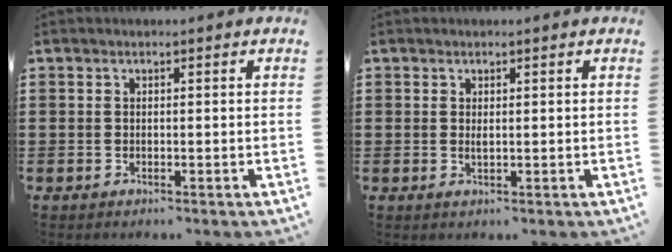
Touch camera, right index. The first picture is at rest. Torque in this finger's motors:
{"motor_torque": [0.70, 0.27, 0.21, 0.15]}